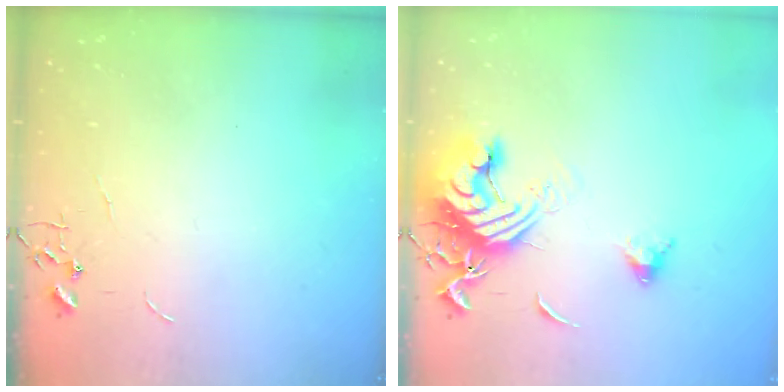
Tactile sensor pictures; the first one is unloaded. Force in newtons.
{"total": 14.9, "press": 14.8, "slide": 1.9}